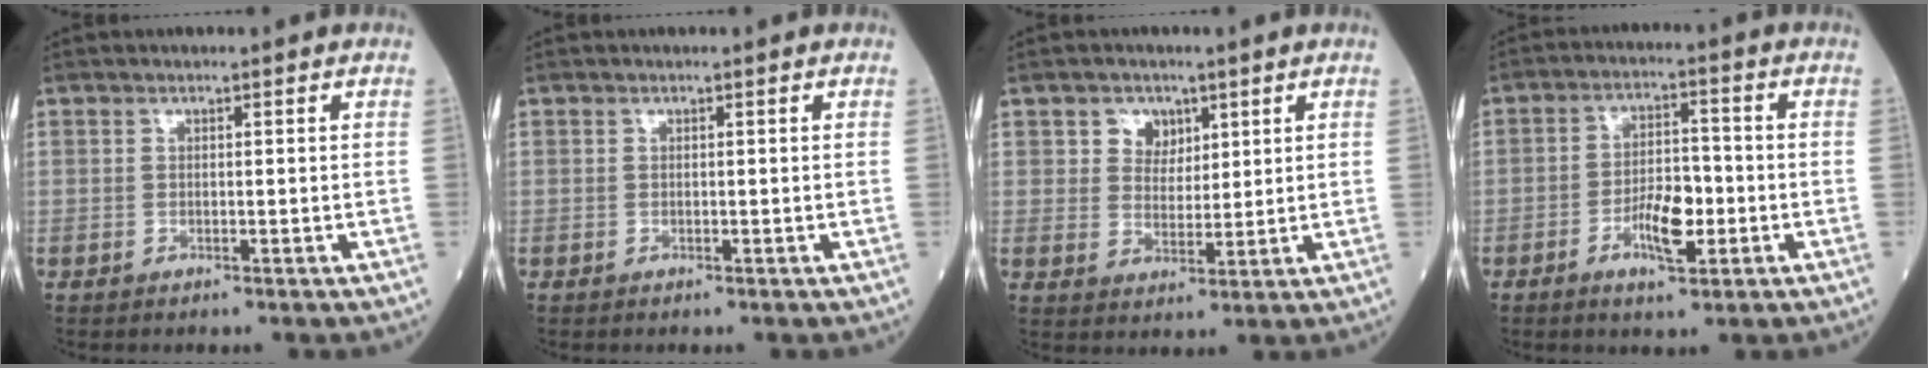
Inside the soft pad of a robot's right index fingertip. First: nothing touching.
{"total": 0.0}
{"total": 4.1, "force": [2.1, 3.3, 1.4], "torque": [-0.020, 0.004, 0.038]}
{"total": 6.8, "force": [-2.3, 2.4, 5.9], "torque": [-0.111, 0.006, -0.035]}